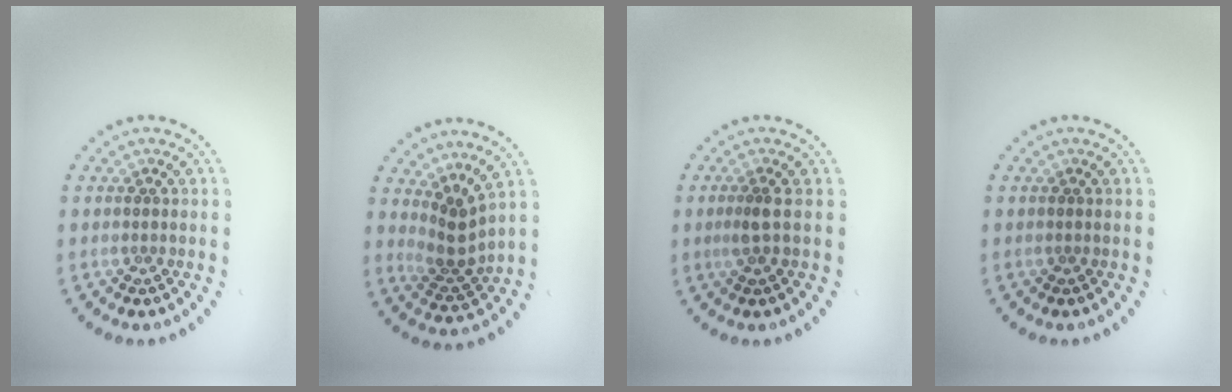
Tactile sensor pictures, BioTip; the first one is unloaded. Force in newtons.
{"total": 2.7, "press": 1.9, "slide": 1.9}
{"total": 1.5, "press": 1.2, "slide": 0.9}
{"total": 0.0}